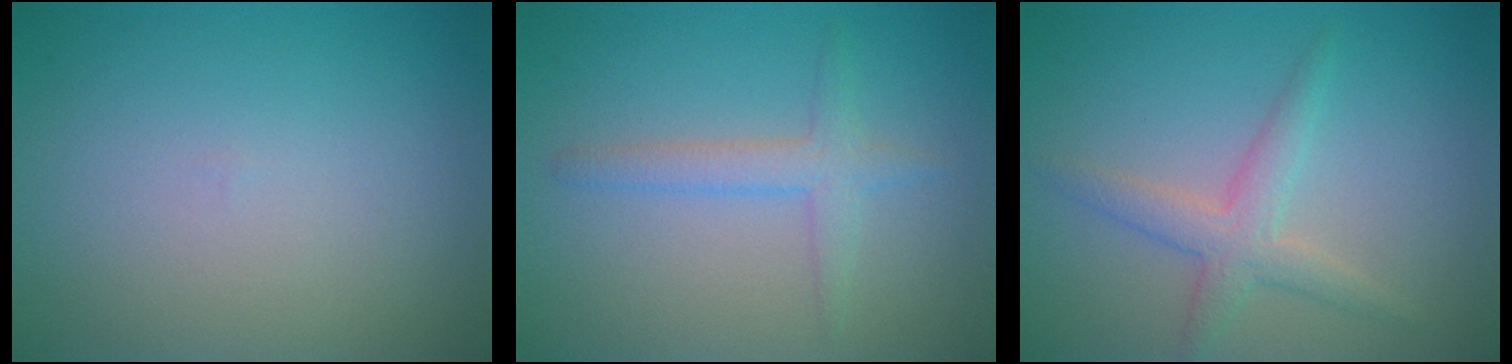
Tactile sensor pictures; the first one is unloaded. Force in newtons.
{"total": 2.3, "press": 2.3, "slide": 0.1}
{"total": 2.8, "press": 2.8, "slide": 0.1}